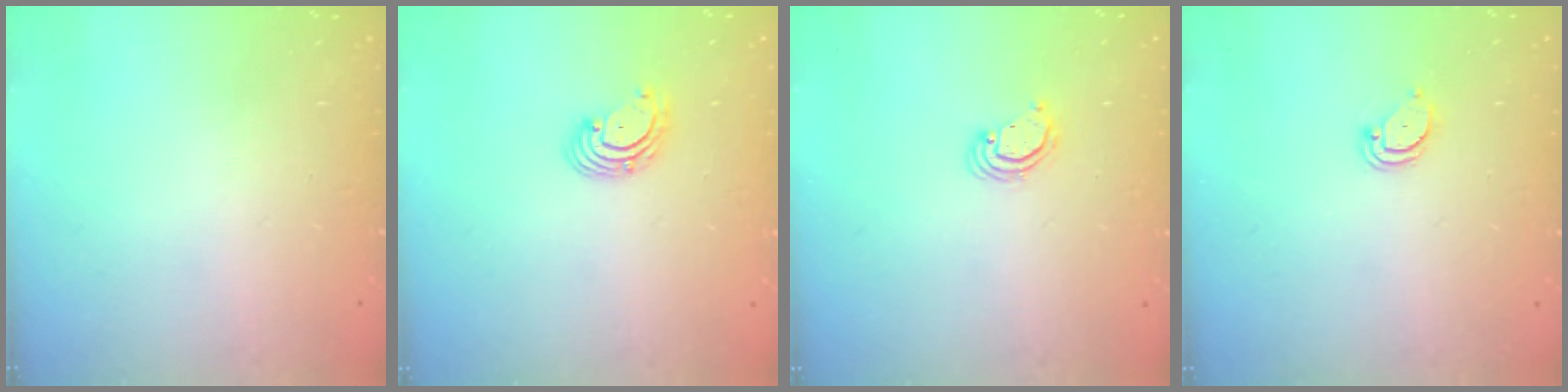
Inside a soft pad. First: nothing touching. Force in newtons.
{"total": 2.9, "press": 2.9, "slide": 0.1}
{"total": 2.2, "press": 2.2, "slide": 0.1}
{"total": 2.1, "press": 2.1, "slide": 0.2}